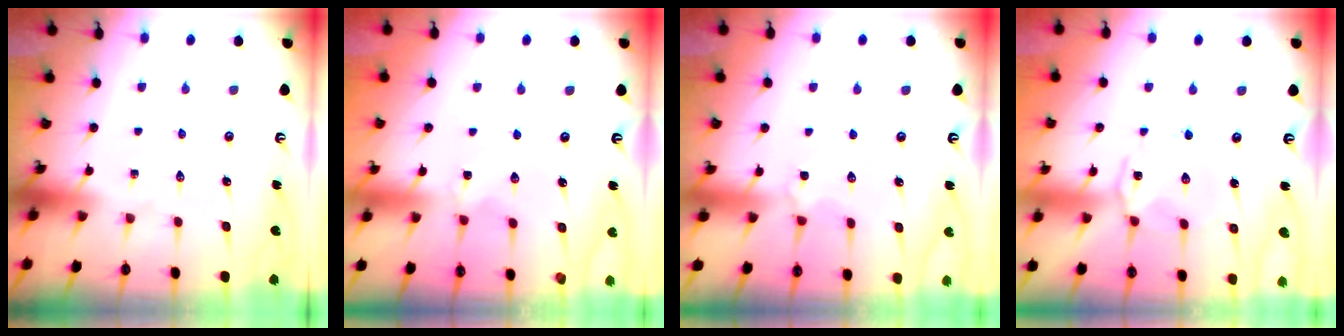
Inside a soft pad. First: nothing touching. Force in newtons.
{"total": 0.0}
{"total": 2.8, "press": 2.7, "slide": 0.6}
{"total": 1.6, "press": 1.5, "slide": 0.4}